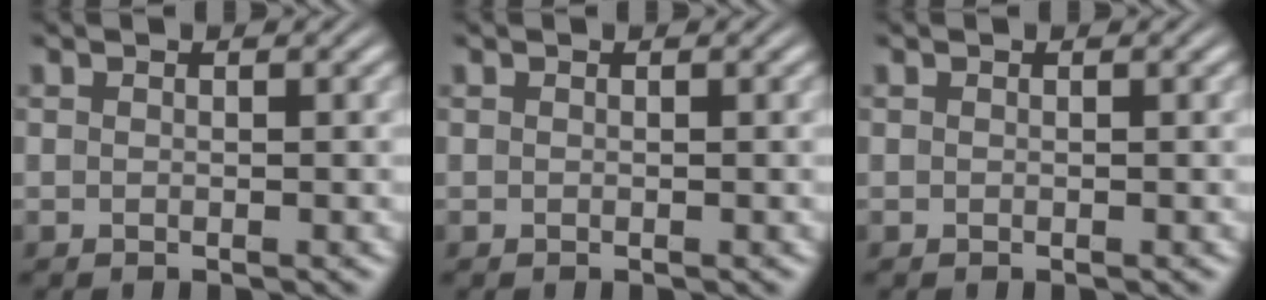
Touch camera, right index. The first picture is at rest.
{"total": 0.0}
{"total": 0.0}